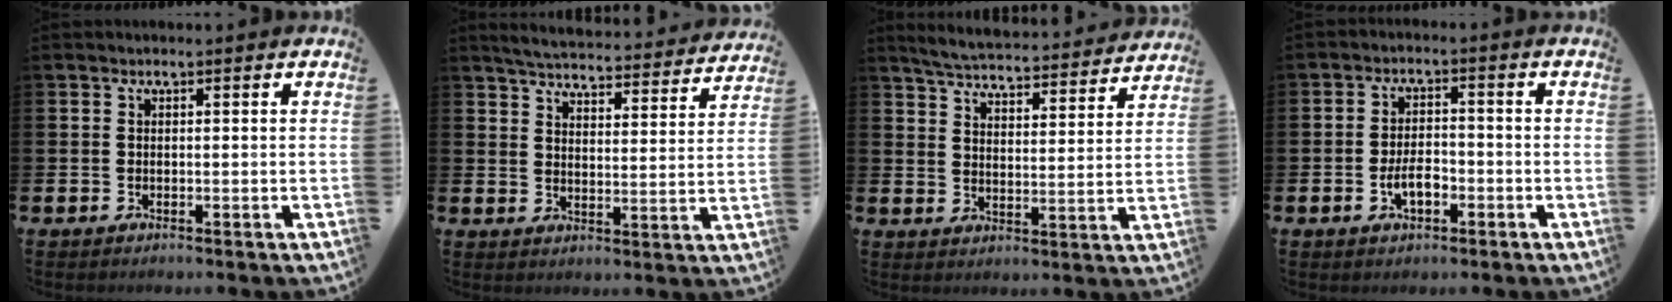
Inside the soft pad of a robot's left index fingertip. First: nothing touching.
{"total": 5.1, "force": [5.0, 0.4, 0.8], "torque": [-0.029, -0.044, 0.083]}
{"total": 5.4, "force": [5.3, 0.3, 0.9], "torque": [-0.038, -0.042, 0.090]}
{"total": 3.8, "force": [-1.3, 1.9, 3.0], "torque": [-0.047, 0.005, -0.025]}